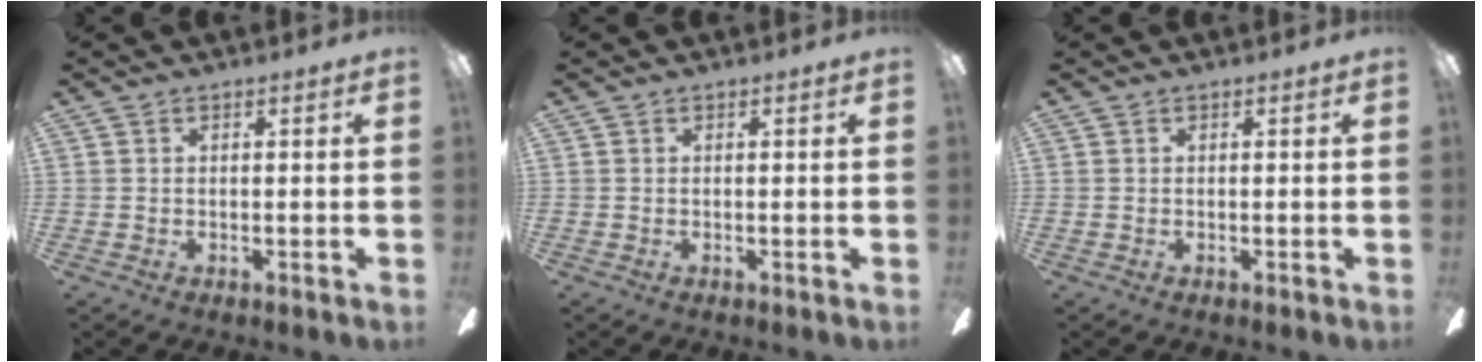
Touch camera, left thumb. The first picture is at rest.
{"total": 0.0}
{"total": 0.0}